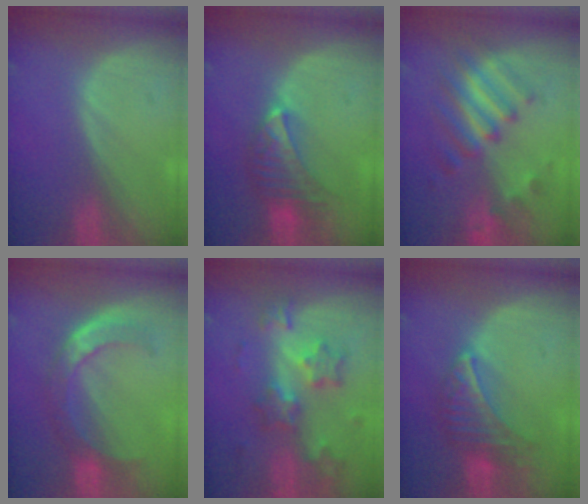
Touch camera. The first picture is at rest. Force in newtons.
{"total": 6.8, "press": 6.3, "slide": 2.6}
{"total": 7.6, "press": 7.6, "slide": 0.9}
{"total": 8.0, "press": 6.7, "slide": 4.3}
{"total": 8.4, "press": 7.3, "slide": 4.1}
{"total": 6.5, "press": 6.5, "slide": 1.0}